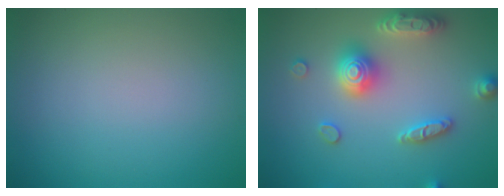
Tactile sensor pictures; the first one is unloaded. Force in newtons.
{"total": 5.1, "press": 5.1, "slide": 0.8}